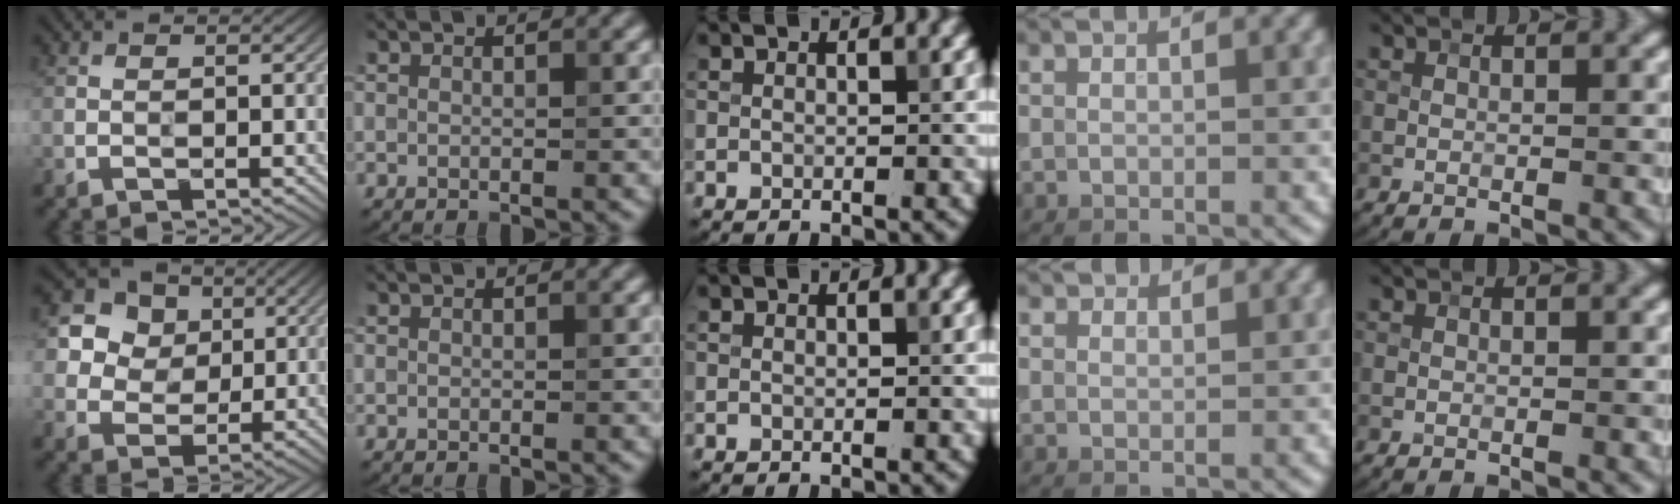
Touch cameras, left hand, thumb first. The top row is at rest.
{"thumb": {"total": 10.8, "force": [4.9, 8.6, 4.4], "torque": [-0.139, 0.014, 0.099]}, "ring": {"total": 2.6, "force": [2.3, 0.9, 0.7], "torque": [-0.018, -0.006, 0.038]}}